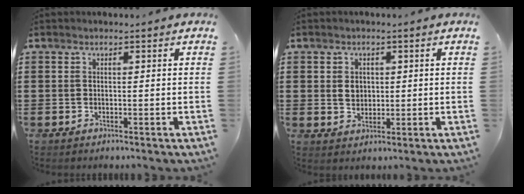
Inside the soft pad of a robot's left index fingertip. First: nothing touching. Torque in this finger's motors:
{"motor_torque": [0.62, 0.47, 0.30, 0.05]}